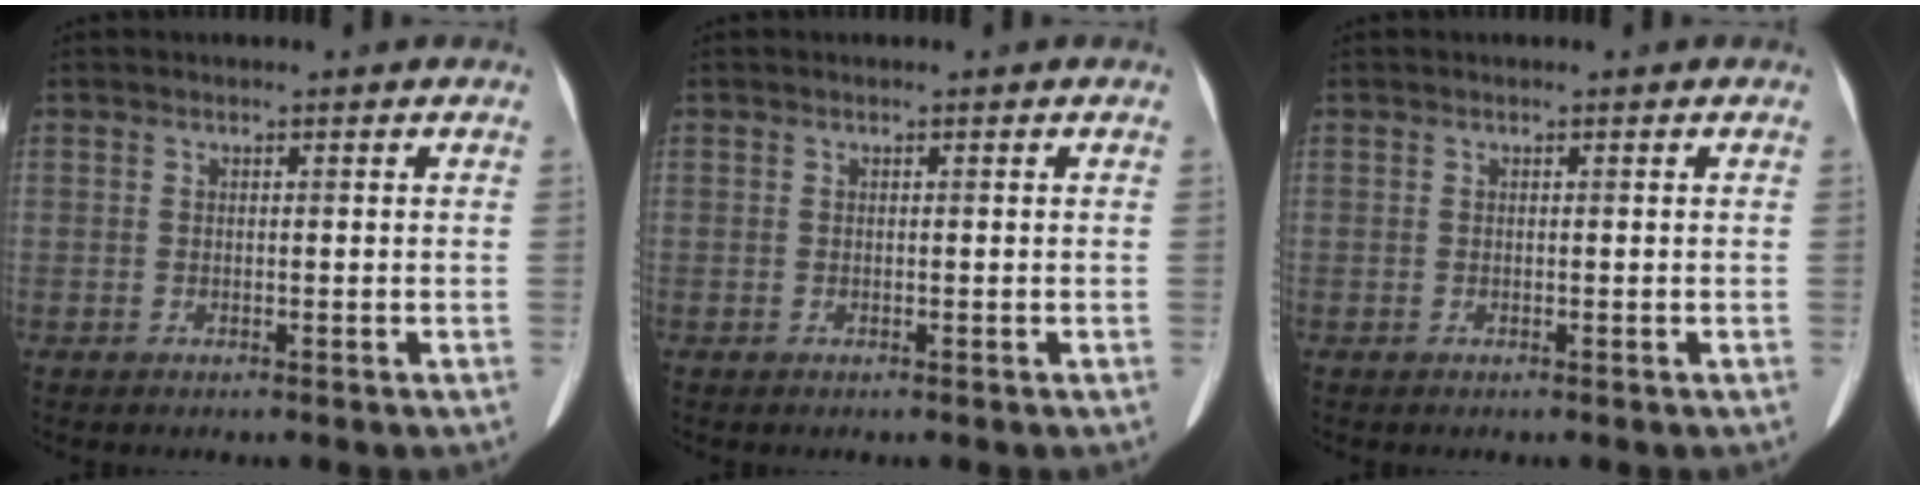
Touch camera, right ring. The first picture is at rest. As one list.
[{"total": 0.0}, {"total": 0.0}]